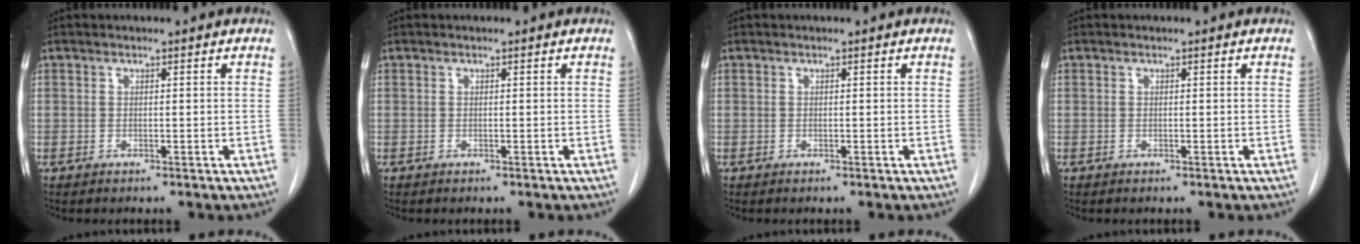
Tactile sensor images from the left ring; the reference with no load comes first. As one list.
[{"total": 0.0}, {"total": 0.0}, {"total": 0.0}]